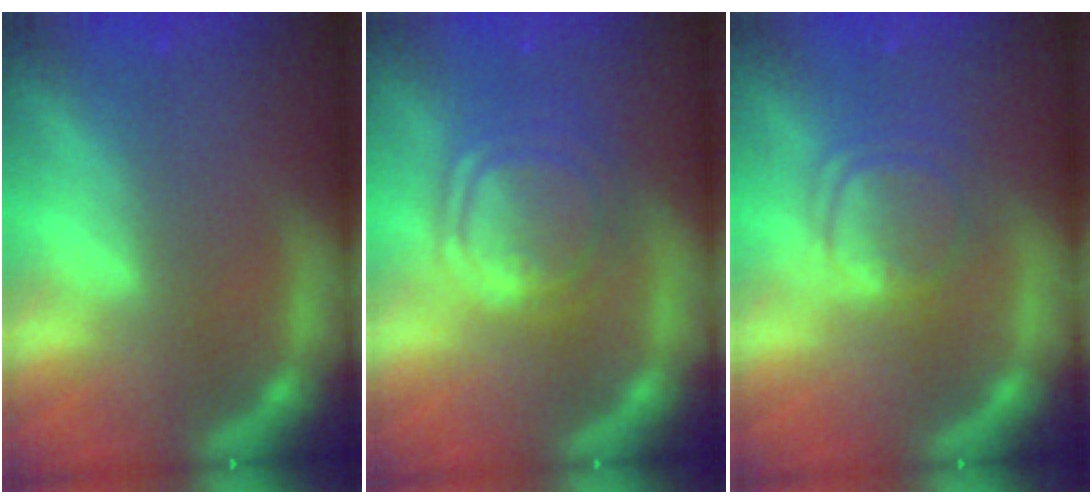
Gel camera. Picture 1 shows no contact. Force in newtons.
{"total": 7.0}
{"total": 4.5}